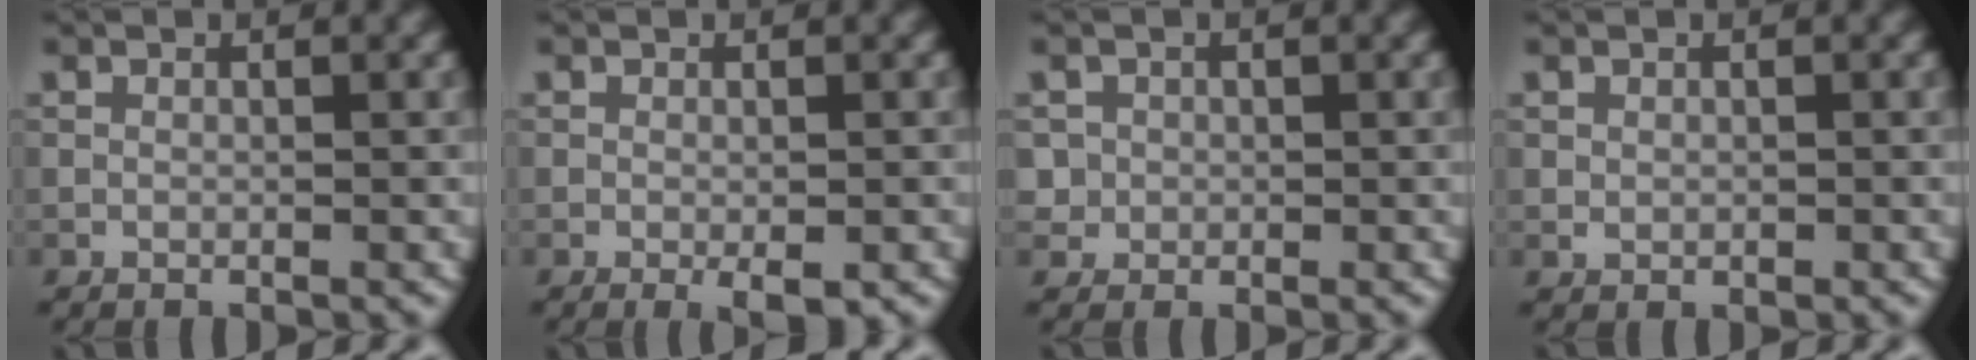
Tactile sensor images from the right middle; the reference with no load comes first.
{"total": 1.8, "force": [-0.8, 0.6, 1.6], "torque": [-0.025, -0.007, -0.009]}
{"total": 1.5, "force": [0.1, 1.5, 0.2], "torque": [0.005, -0.003, 0.009]}
{"total": 0.7, "force": [0.1, 0.6, 0.3], "torque": [-0.002, -0.003, 0.004]}